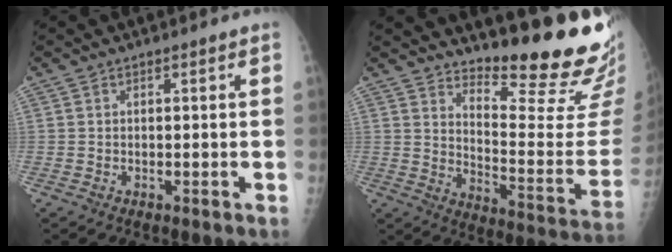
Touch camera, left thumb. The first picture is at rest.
{"total": 20.3, "force": [17.4, 2.9, 9.9], "torque": [-0.112, -0.175, 0.242]}